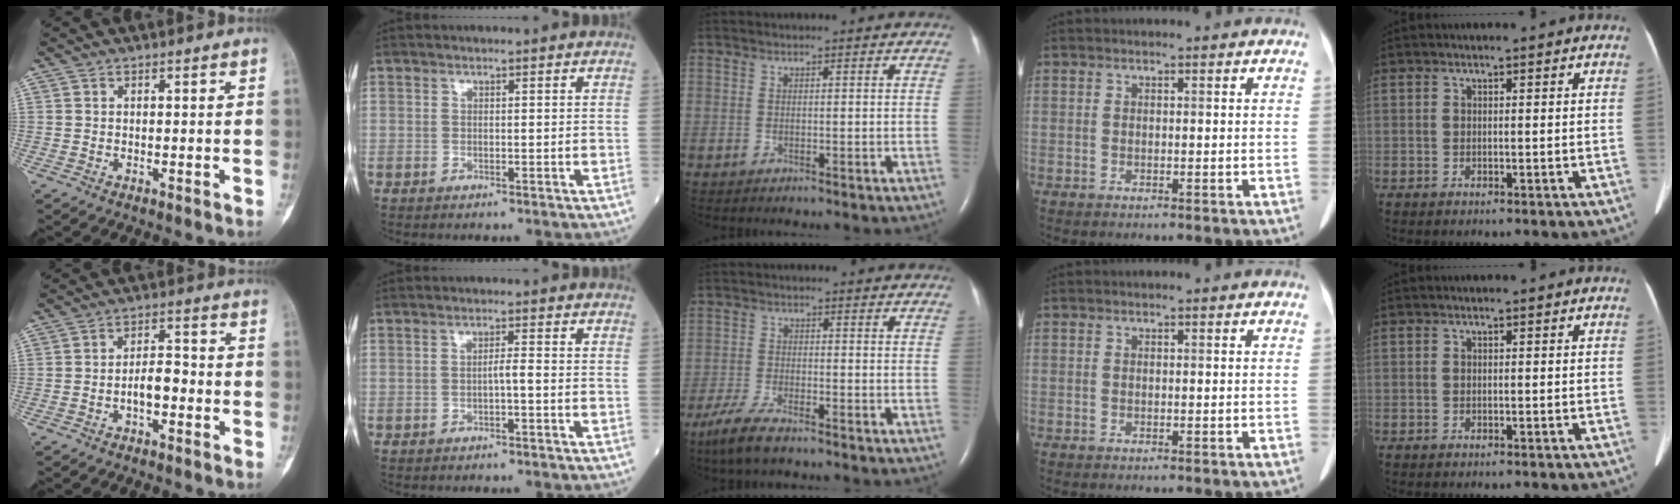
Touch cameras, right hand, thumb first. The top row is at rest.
{"thumb": {"total": 4.8, "force": [-1.6, 2.4, 3.8], "torque": [-0.051, 0.026, -0.031]}, "index": {"total": 1.4, "force": [-0.6, 0.0, 1.2], "torque": [-0.022, 0.001, -0.009]}, "middle": {"total": 5.6, "force": [-4.2, 0.9, 3.6], "torque": [-0.085, -0.013, -0.079]}}